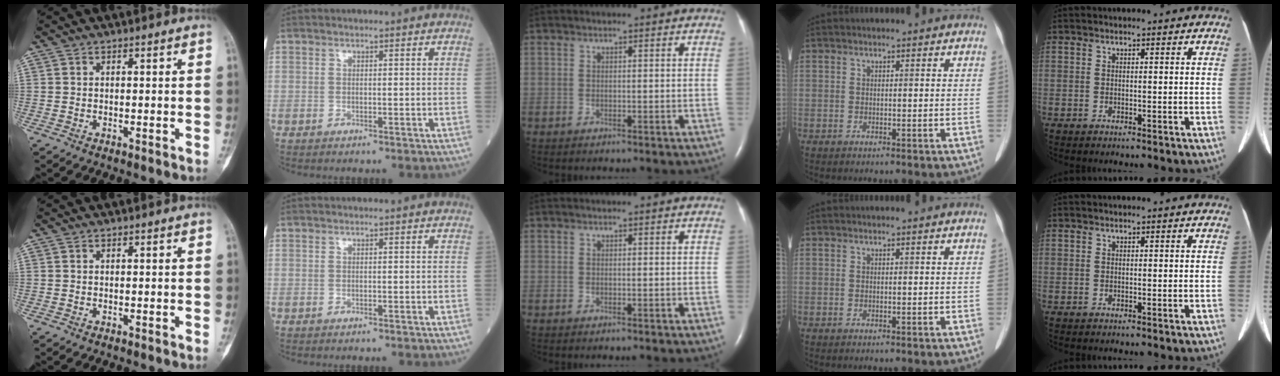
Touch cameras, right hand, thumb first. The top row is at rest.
{}